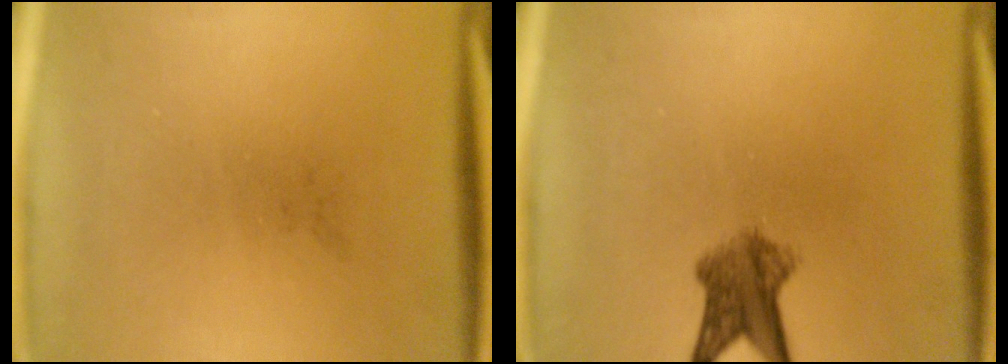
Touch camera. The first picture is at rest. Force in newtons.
{"total": 5.1}